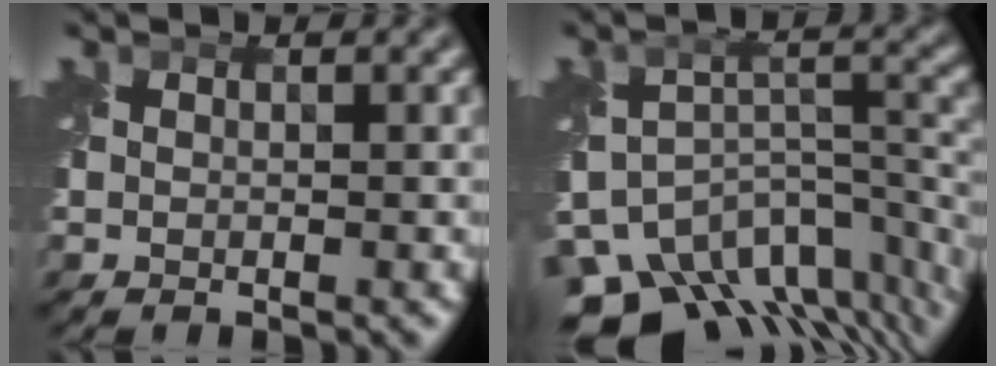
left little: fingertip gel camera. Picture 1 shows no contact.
{"total": 12.0, "force": [-8.8, 5.9, 5.6], "torque": [-0.095, -0.004, -0.106]}